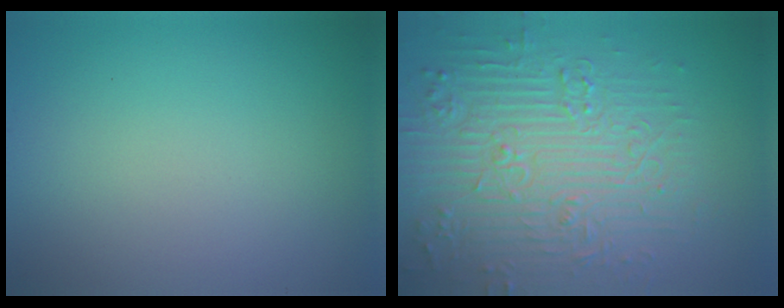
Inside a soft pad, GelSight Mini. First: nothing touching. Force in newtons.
{"total": 8.3, "press": 6.5, "slide": 5.3}